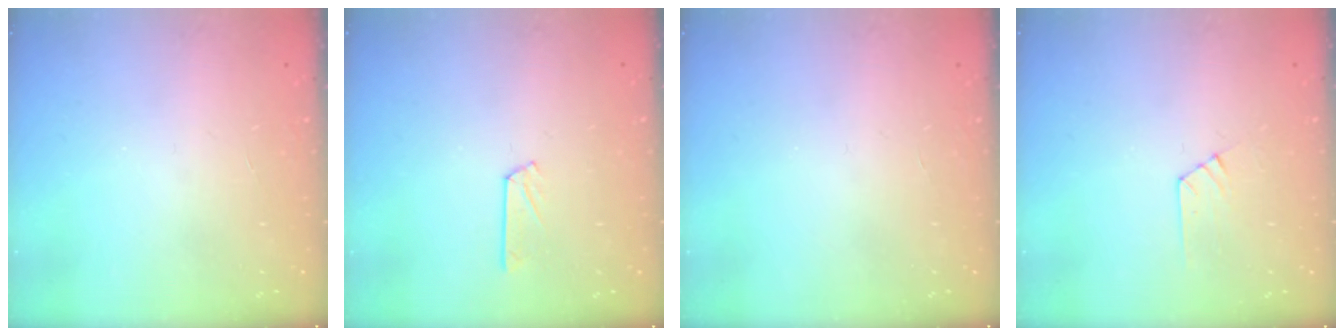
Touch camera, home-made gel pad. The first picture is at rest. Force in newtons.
{"total": 3.9, "press": 3.9, "slide": 0.5}
{"total": 0.0}
{"total": 7.1, "press": 7.0, "slide": 0.7}